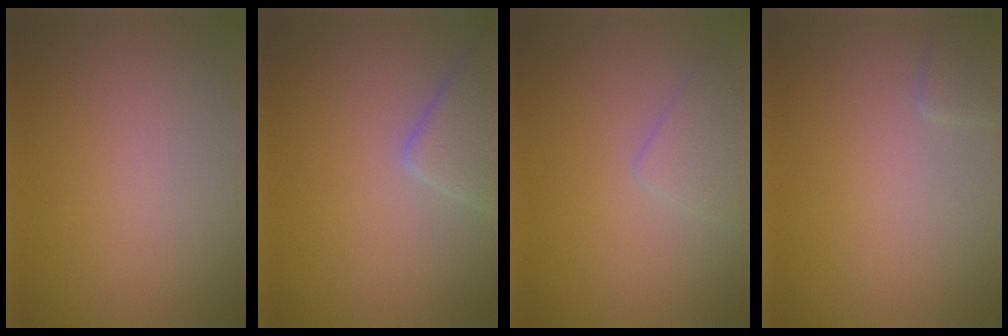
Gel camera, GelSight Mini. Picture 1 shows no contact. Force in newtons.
{"total": 3.7, "press": 3.7, "slide": 0.2}
{"total": 1.9, "press": 1.9, "slide": 0.1}
{"total": 1.4, "press": 1.4, "slide": 0.1}